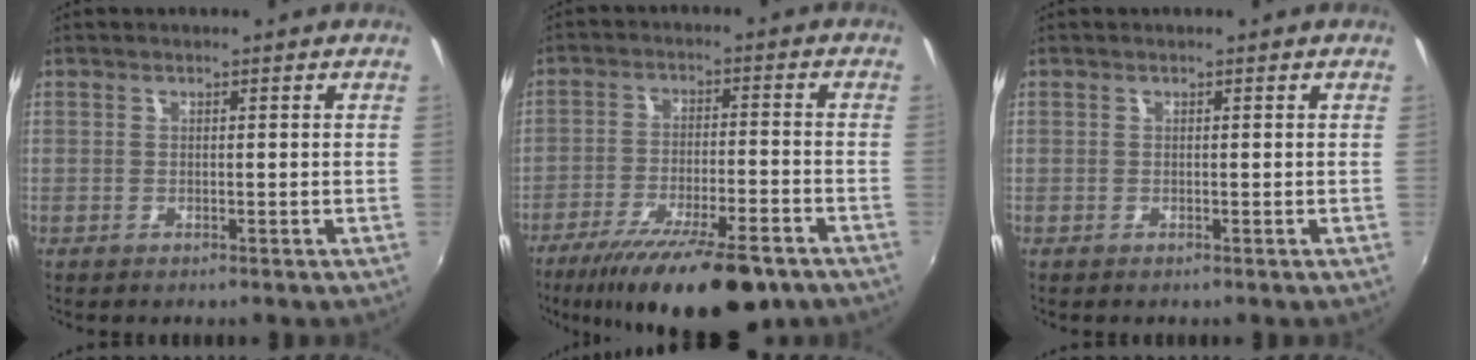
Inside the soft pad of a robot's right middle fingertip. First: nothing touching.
{"total": 18.4, "force": [-13.3, 4.6, 11.8], "torque": [-0.214, -0.038, -0.205]}
{"total": 0.0}